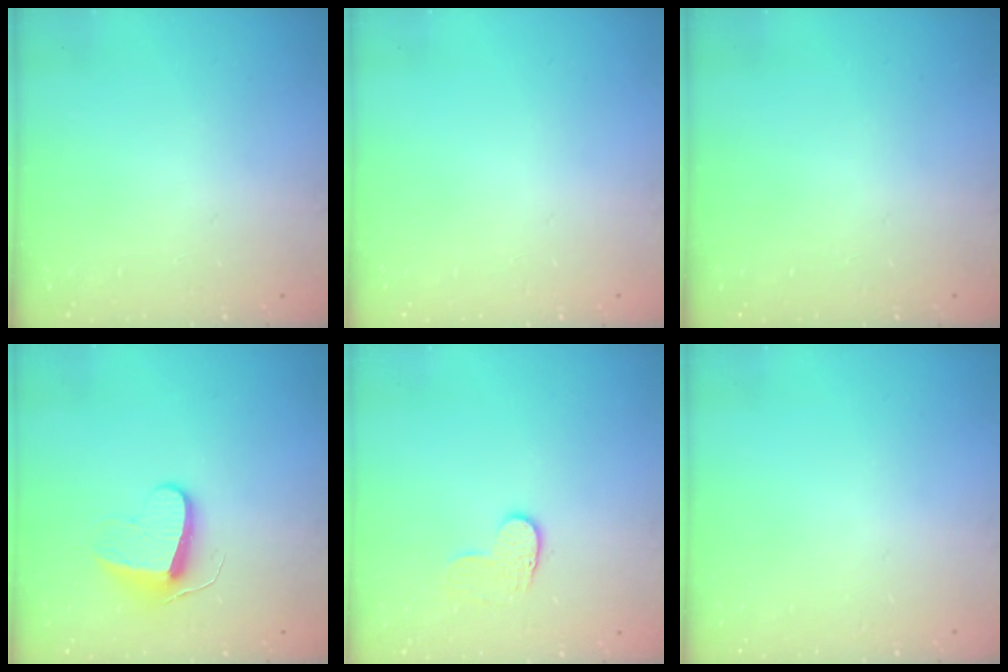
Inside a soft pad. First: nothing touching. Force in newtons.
{"total": 0.0}
{"total": 0.0}
{"total": 9.3, "press": 9.3, "slide": 0.6}
{"total": 5.1, "press": 5.1, "slide": 0.5}
{"total": 0.0}